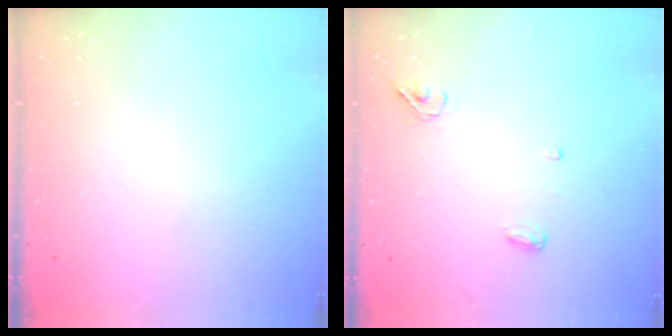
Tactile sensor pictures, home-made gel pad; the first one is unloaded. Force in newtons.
{"total": 4.4, "press": 4.3, "slide": 0.9}